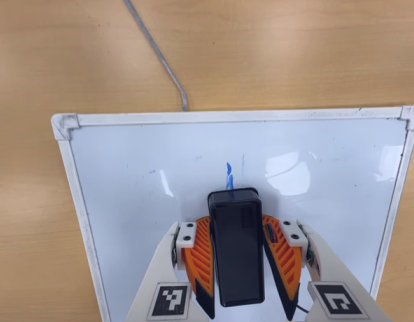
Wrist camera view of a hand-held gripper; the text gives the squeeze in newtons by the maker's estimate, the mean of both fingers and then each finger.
{"total": 15.5, "left": 15.7, "right": 15.3}